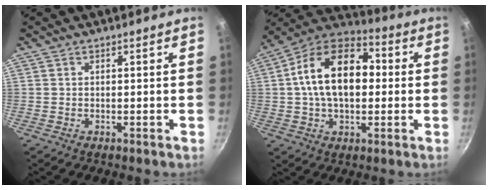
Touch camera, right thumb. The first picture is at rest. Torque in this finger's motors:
{"motor_torque": [0.10, 3.31, 1.79, 0.57, 0.57]}